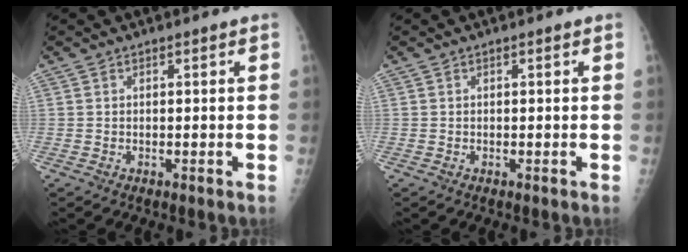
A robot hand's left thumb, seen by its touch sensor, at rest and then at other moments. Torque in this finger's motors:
{"motor_torque": [0.29, 0.29, -0.10, -0.10, 0.00]}